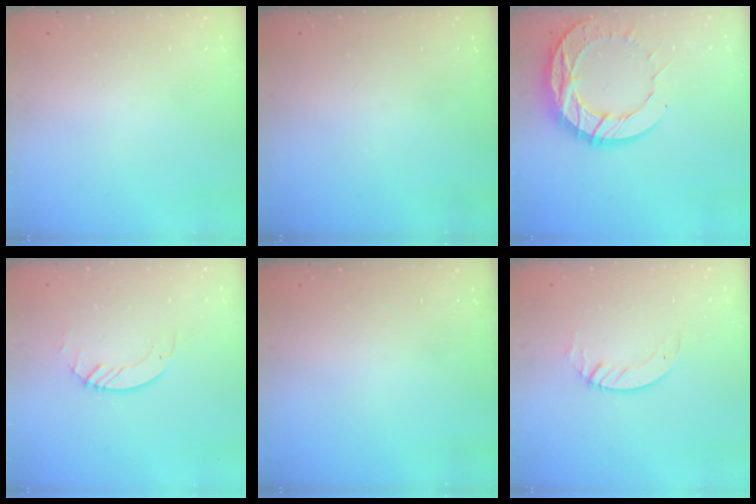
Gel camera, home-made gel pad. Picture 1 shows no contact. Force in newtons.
{"total": 0.0}
{"total": 16.1, "press": 16.1, "slide": 1.3}
{"total": 2.8, "press": 2.8, "slide": 0.3}
{"total": 0.0}
{"total": 3.1, "press": 3.1, "slide": 0.2}